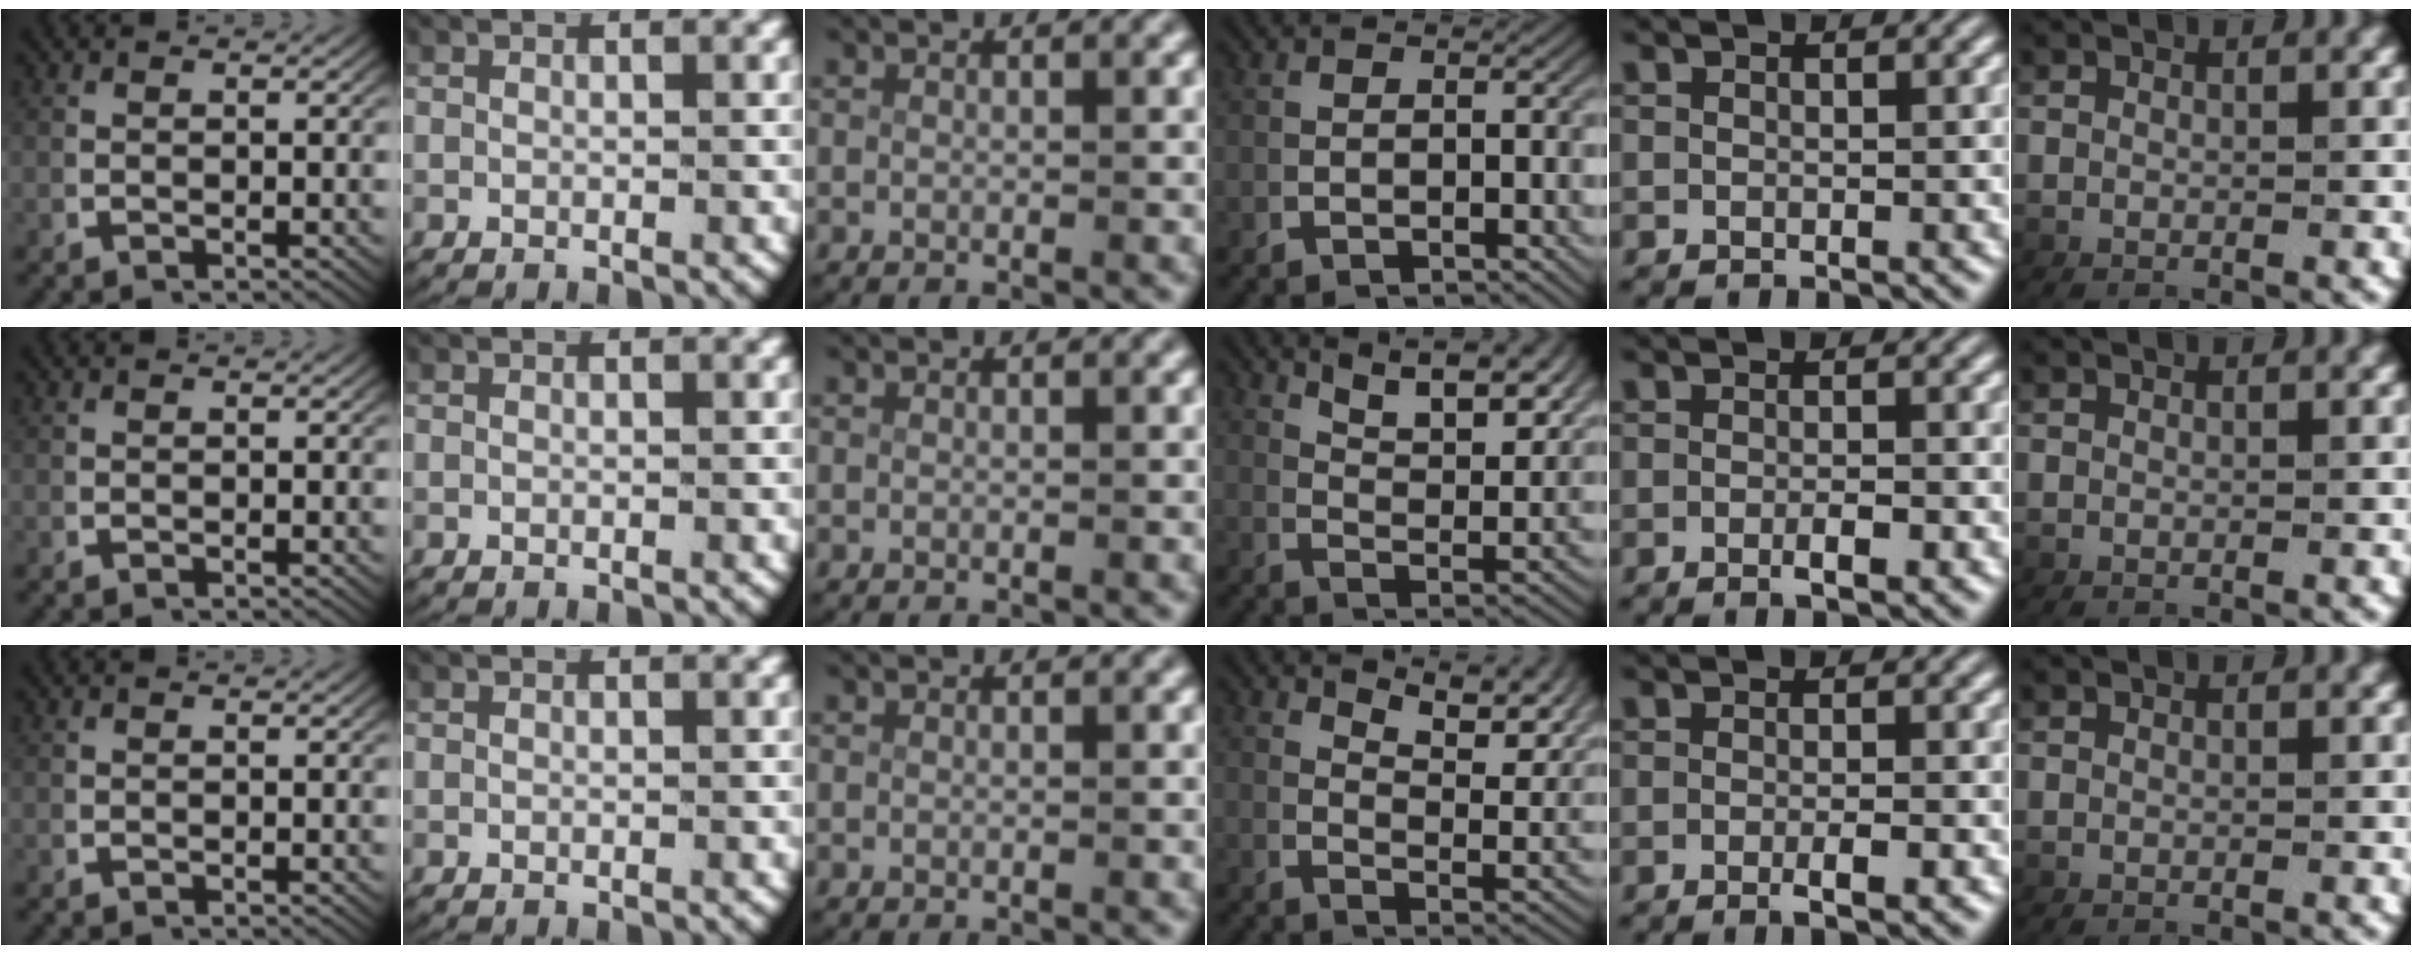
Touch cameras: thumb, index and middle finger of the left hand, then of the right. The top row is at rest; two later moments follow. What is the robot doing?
{"motion": "lift_and_place", "object": "map"}